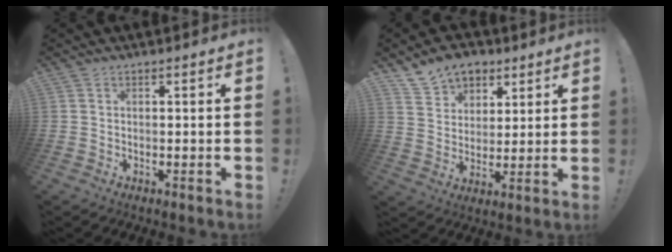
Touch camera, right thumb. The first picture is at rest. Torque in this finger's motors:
{"motor_torque": [-0.05, 0.10, 0.16, 0.07, 0.09]}